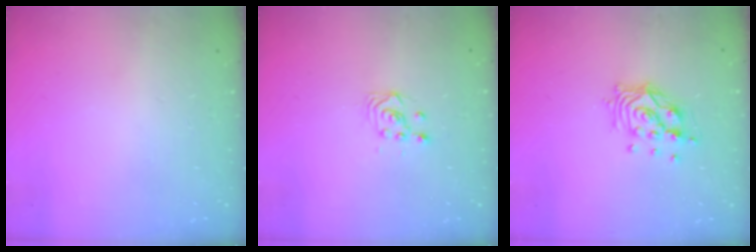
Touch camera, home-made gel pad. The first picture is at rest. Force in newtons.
{"total": 3.8, "press": 3.8, "slide": 0.3}
{"total": 10.1, "press": 10.0, "slide": 1.1}